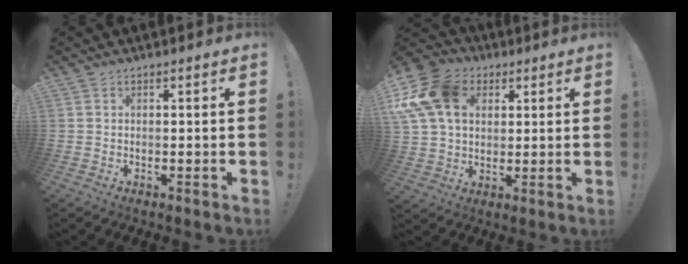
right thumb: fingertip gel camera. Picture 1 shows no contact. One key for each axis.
{"total": 18.8, "fx": 6.0, "fy": 14.1, "fz": 10.9, "tx": -0.215, "ty": -0.015, "tz": 0.111}